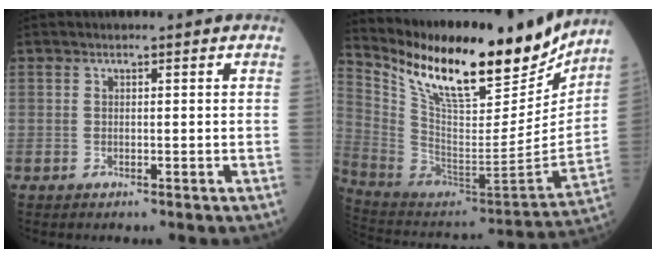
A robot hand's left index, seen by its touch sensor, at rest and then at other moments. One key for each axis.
{"total": 24.5, "fx": 19.1, "fy": 6.5, "fz": 14.0, "tx": -0.250, "ty": -0.024, "tz": 0.316}